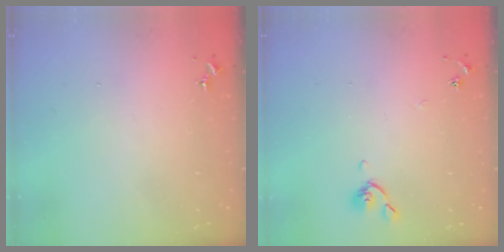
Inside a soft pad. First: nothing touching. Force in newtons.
{"total": 5.0, "press": 4.9, "slide": 0.8}